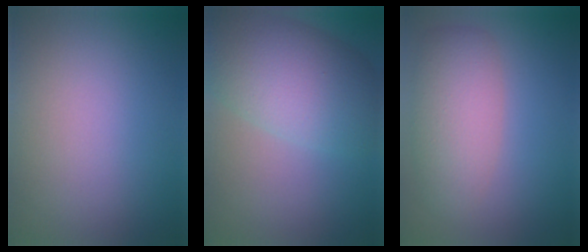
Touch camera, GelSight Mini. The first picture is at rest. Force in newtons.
{"total": 8.2, "press": 8.2, "slide": 0.3}
{"total": 4.6, "press": 4.6, "slide": 0.1}